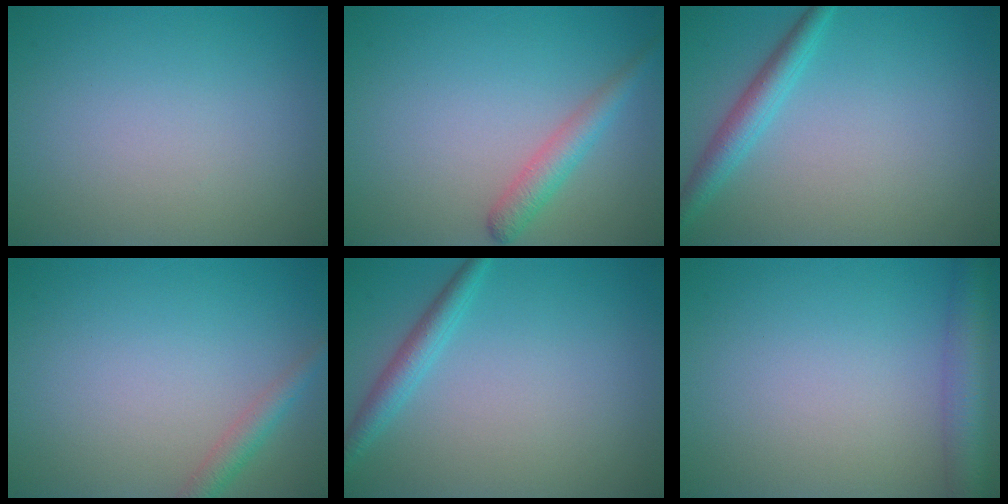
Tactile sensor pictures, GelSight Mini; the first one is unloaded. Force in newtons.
{"total": 2.5, "press": 2.5, "slide": 0.1}
{"total": 2.7, "press": 2.7, "slide": 0.1}
{"total": 2.0, "press": 2.0, "slide": 0.1}
{"total": 2.2, "press": 2.2, "slide": 0.1}
{"total": 4.6, "press": 4.6, "slide": 0.1}